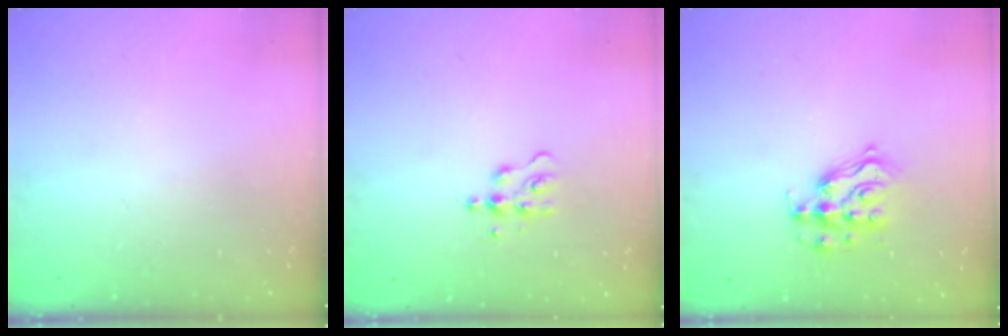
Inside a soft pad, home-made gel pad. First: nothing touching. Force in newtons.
{"total": 7.2, "press": 7.2, "slide": 0.8}
{"total": 10.8, "press": 10.8, "slide": 0.9}